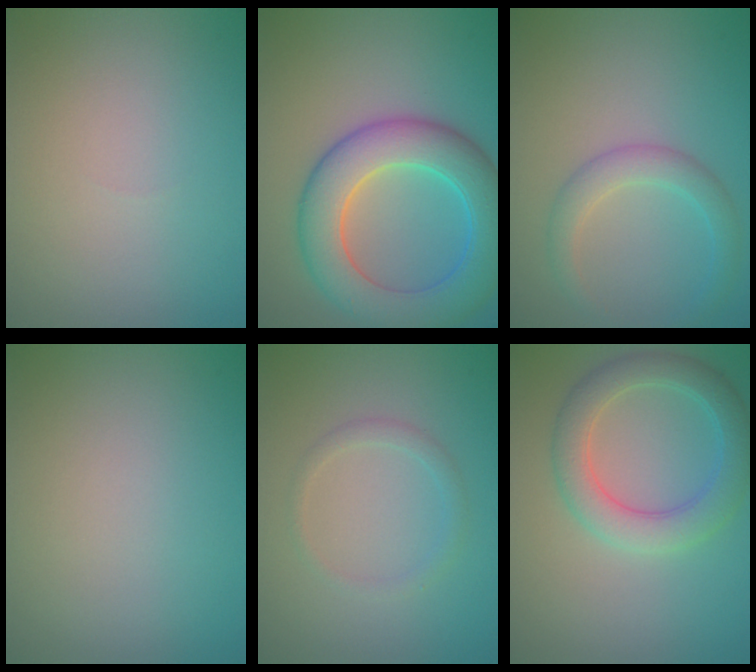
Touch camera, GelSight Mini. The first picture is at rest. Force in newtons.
{"total": 8.6, "press": 8.6, "slide": 0.2}
{"total": 2.7, "press": 2.7, "slide": 0.1}
{"total": 0.0}
{"total": 1.4, "press": 1.4, "slide": 0.1}
{"total": 4.4, "press": 4.4, "slide": 0.2}